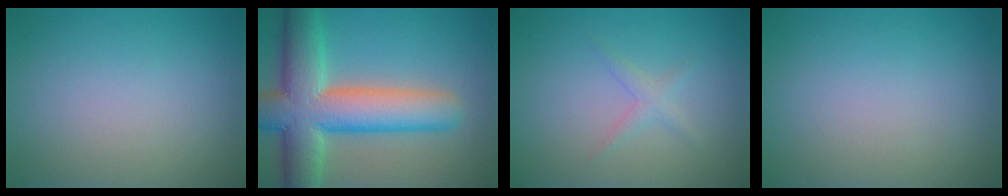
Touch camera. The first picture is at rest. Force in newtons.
{"total": 11.1, "press": 11.0, "slide": 0.6}
{"total": 1.3, "press": 1.3, "slide": 0.1}
{"total": 0.0}